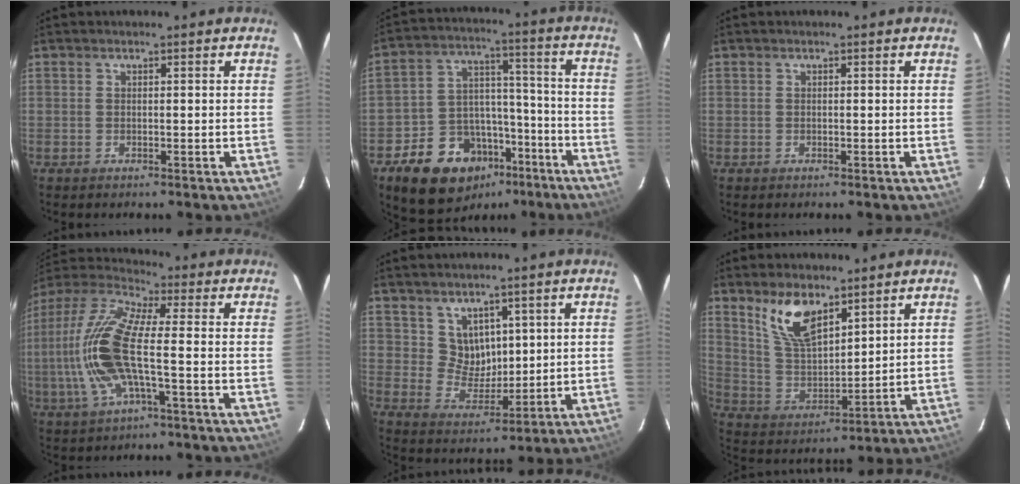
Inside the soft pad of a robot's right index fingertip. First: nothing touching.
{"total": 17.2, "force": [-10.3, 11.9, 6.9], "torque": [-0.151, 0.048, -0.140]}
{"total": 0.0}
{"total": 15.5, "force": [-2.0, 3.9, 14.9], "torque": [-0.312, 0.002, -0.043]}
{"total": 6.2, "force": [3.3, 4.9, 1.9], "torque": [-0.027, 0.003, 0.075]}
{"total": 10.6, "force": [7.0, 4.3, 6.7], "torque": [-0.129, 0.002, 0.146]}